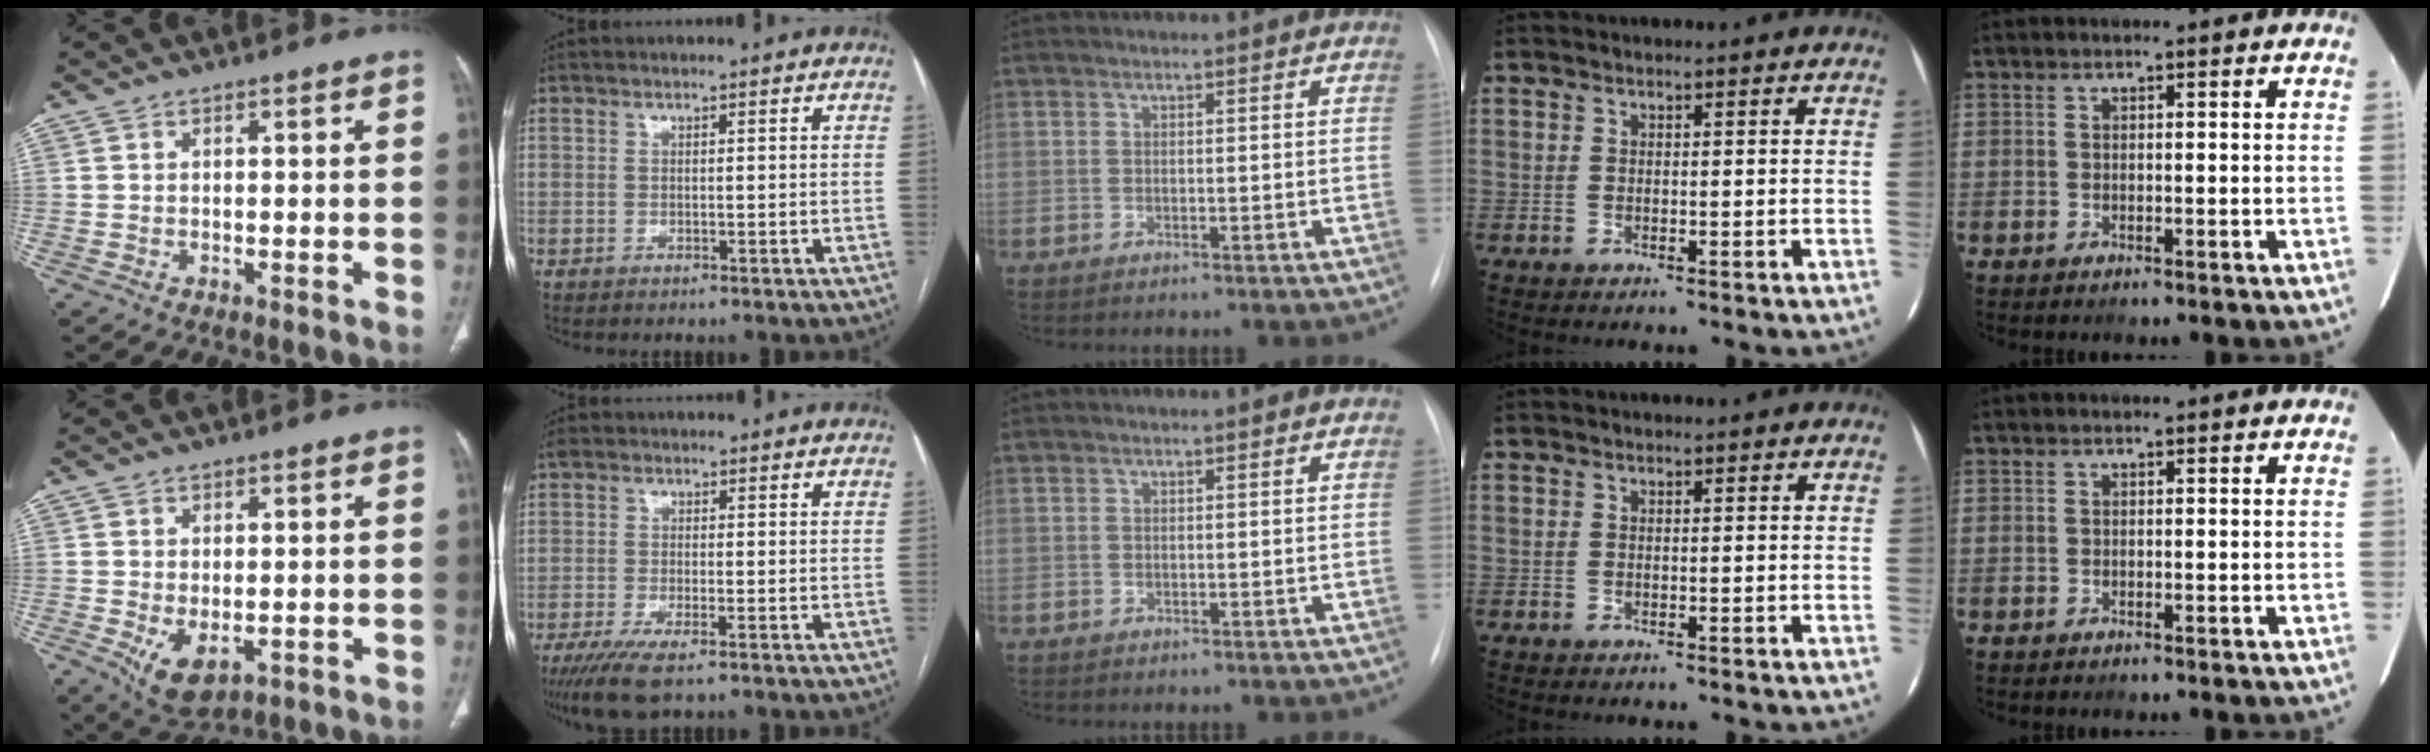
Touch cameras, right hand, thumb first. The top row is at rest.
{"thumb": {"total": 6.2, "force": [-1.4, 3.5, 4.8], "torque": [-0.083, -0.011, -0.007]}, "index": {"total": 5.9, "force": [-3.8, 1.0, 4.4], "torque": [-0.081, -0.017, -0.066]}}